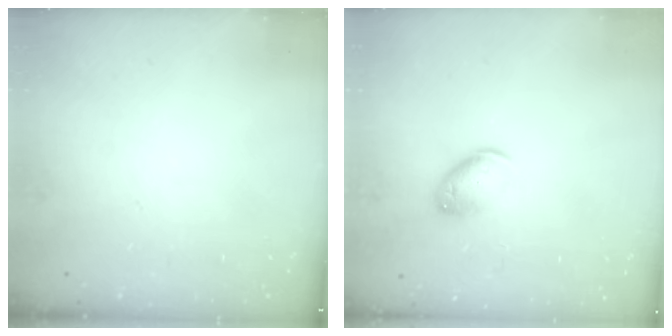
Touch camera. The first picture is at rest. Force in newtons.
{"total": 9.1, "press": 9.0, "slide": 1.5}